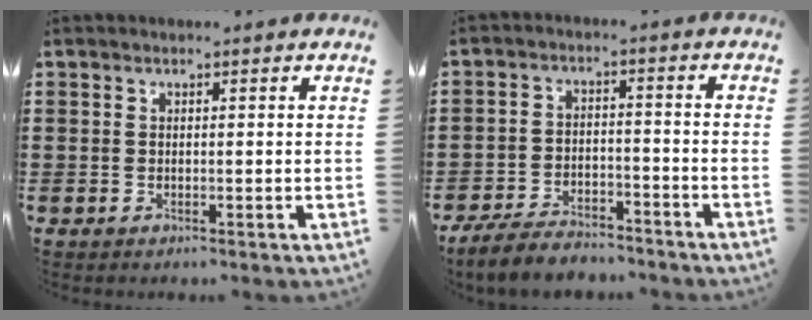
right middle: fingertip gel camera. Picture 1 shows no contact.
{"total": 5.4, "force": [-5.0, 1.2, 1.6], "torque": [-0.037, 0.008, -0.101]}